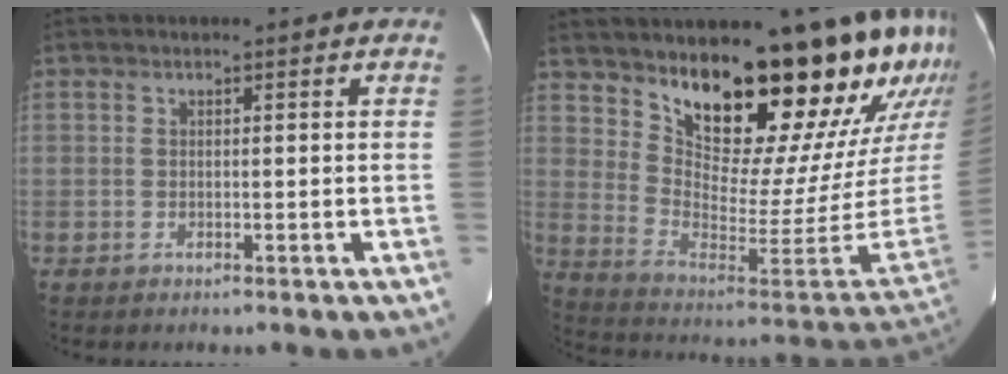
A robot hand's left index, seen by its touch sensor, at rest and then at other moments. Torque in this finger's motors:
{"motor_torque": [1.01, -1.13, 1.05, 0.21]}